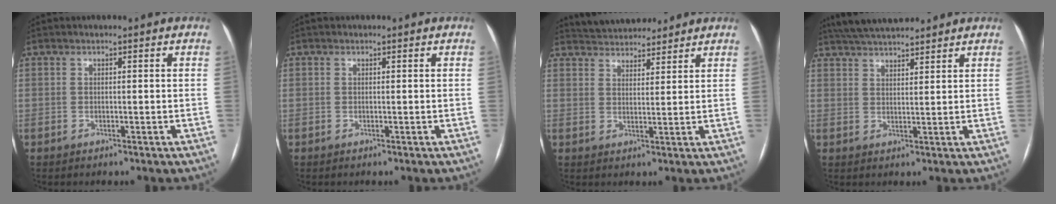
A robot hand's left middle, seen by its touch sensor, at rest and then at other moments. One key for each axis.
{"total": 0.0}
{"total": 8.5, "fx": 8.0, "fy": 2.3, "fz": 1.7, "tx": -0.027, "ty": 0.021, "tz": 0.123}
{"total": 9.6, "fx": 8.6, "fy": 1.6, "fz": 3.9, "tx": -0.069, "ty": 0.030, "tz": 0.140}